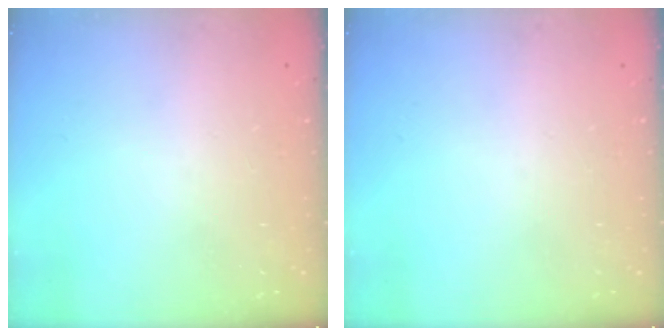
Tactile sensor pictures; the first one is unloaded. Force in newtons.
{"total": 0.0}